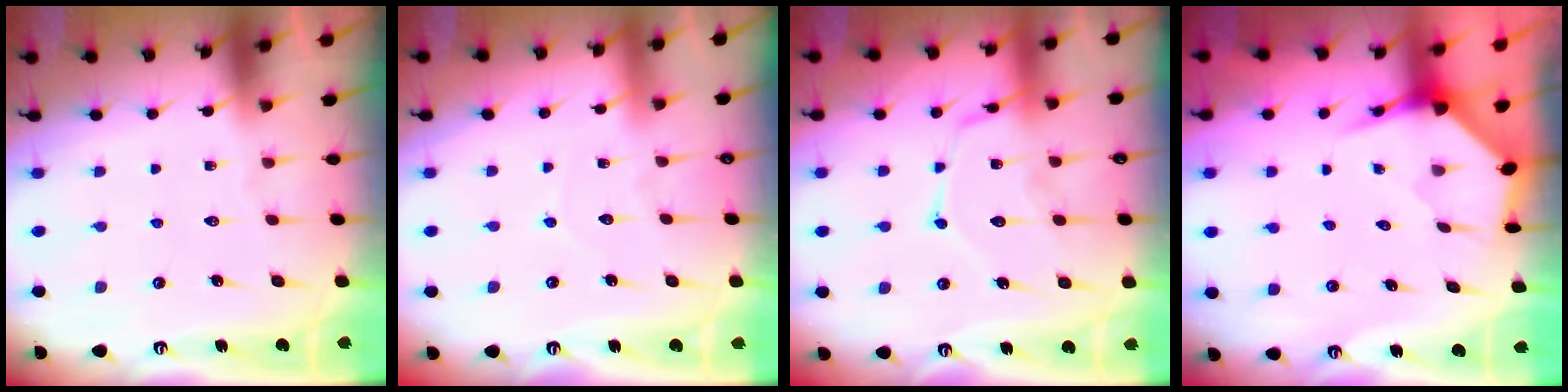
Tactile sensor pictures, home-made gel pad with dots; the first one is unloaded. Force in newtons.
{"total": 3.4, "press": 3.4, "slide": 0.3}
{"total": 14.4, "press": 14.4, "slide": 1.2}
{"total": 3.8, "press": 3.8, "slide": 0.5}